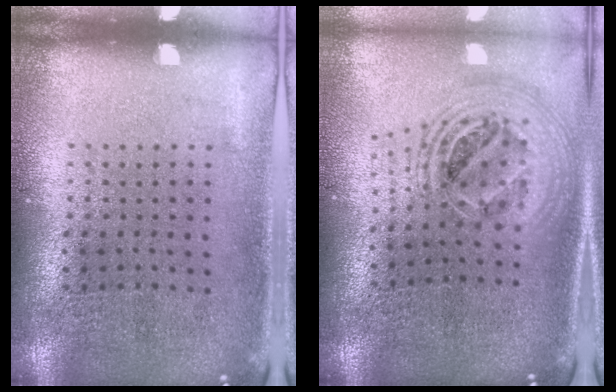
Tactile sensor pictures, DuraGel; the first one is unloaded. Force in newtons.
{"total": 2.3, "press": 1.8, "slide": 1.5}